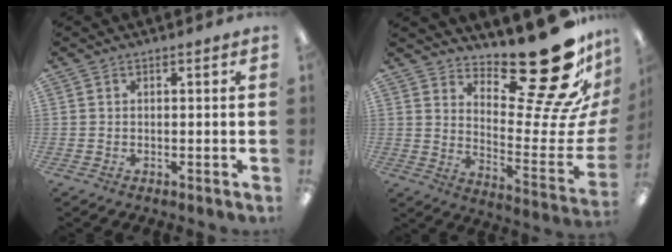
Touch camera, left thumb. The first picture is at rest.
{"total": 26.7, "force": [18.7, 8.6, 17.0], "torque": [-0.197, -0.146, 0.304]}